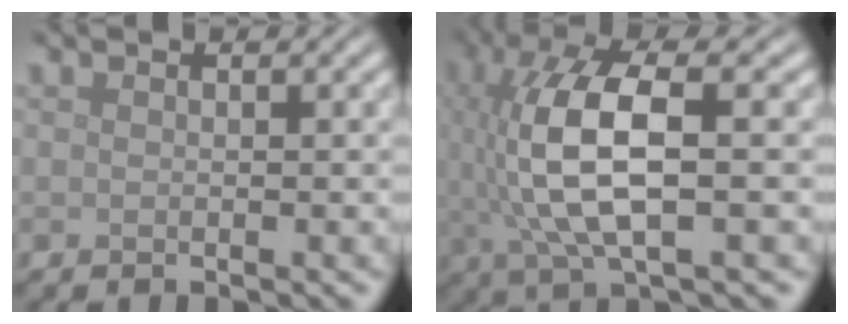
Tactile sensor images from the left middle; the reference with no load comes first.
{"total": 8.9, "force": [0.3, 3.1, 8.3], "torque": [-0.180, 0.006, 0.008]}